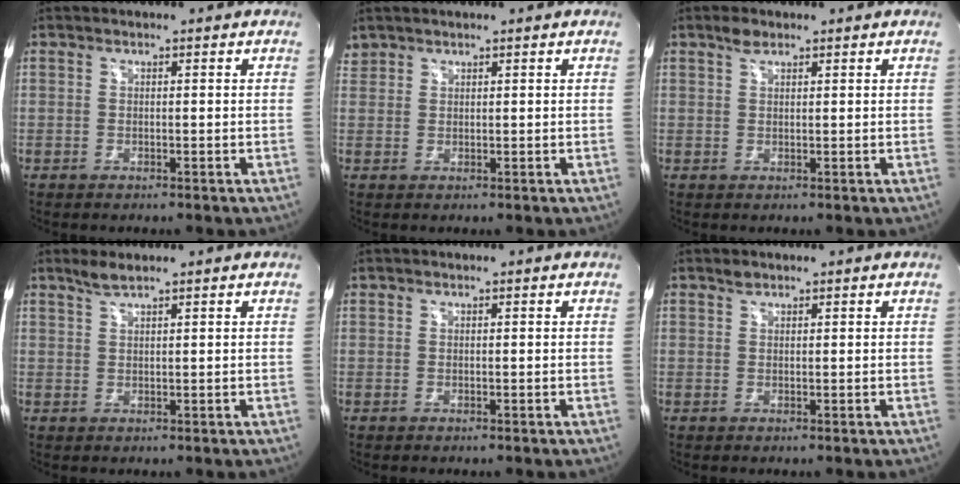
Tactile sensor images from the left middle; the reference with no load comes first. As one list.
[{"total": 1.6, "force": [1.4, 0.7, -0.2], "torque": [0.002, 0.011, 0.029]}, {"total": 1.8, "force": [1.3, 0.7, 0.9], "torque": [-0.025, 0.005, 0.026]}, {"total": 2.0, "force": [1.7, -0.1, 1.0], "torque": [-0.028, 0.004, 0.038]}, {"total": 0.0}, {"total": 0.9, "force": [0.8, 0.3, 0.2], "torque": [-0.007, 0.001, 0.014]}]